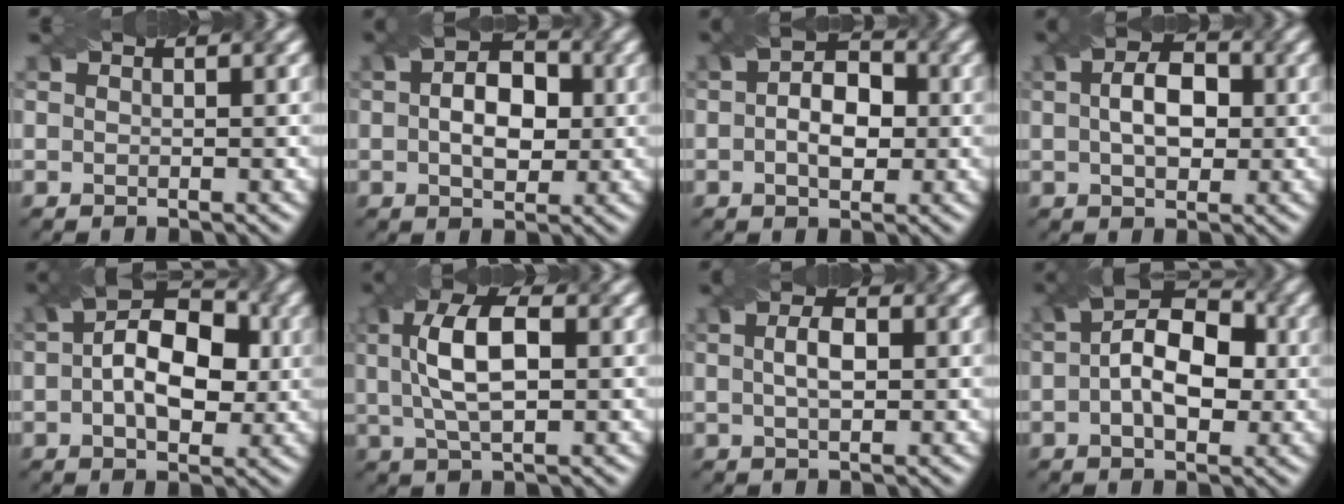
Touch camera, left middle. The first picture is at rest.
{"total": 4.7, "force": [-0.3, 3.3, 3.4], "torque": [-0.043, 0.010, 0.005]}
{"total": 4.0, "force": [-0.7, 2.7, 2.9], "torque": [-0.035, 0.007, -0.002]}
{"total": 4.0, "force": [-0.2, 2.7, 2.9], "torque": [-0.039, 0.011, 0.005]}
{"total": 7.3, "force": [-0.2, 4.6, 5.7], "torque": [-0.070, 0.018, 0.002]}
{"total": 5.5, "force": [0.3, 2.5, 4.9], "torque": [-0.091, 0.015, 0.017]}
{"total": 1.6, "force": [-0.5, 0.8, 1.3], "torque": [-0.021, 0.006, 0.006]}
{"total": 6.3, "force": [-0.4, 3.9, 5.0], "torque": [-0.064, 0.018, -0.001]}